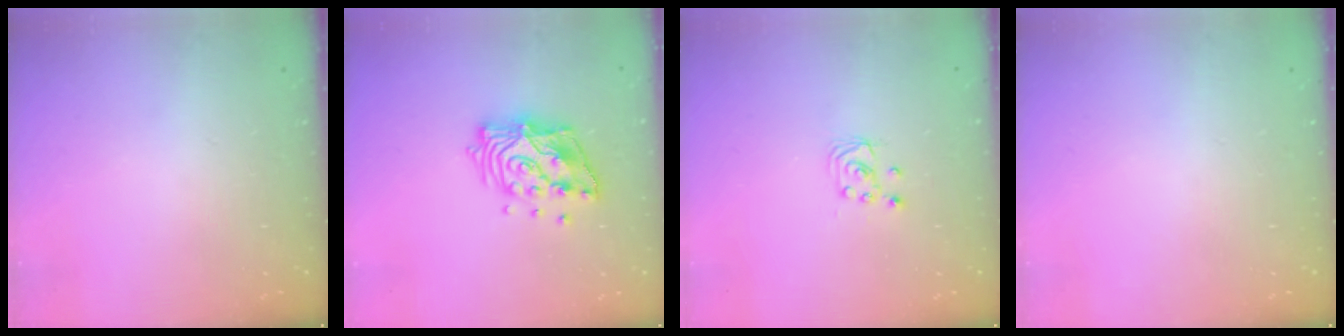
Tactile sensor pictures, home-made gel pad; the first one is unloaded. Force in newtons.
{"total": 13.9, "press": 13.8, "slide": 1.5}
{"total": 2.4, "press": 2.4, "slide": 0.2}
{"total": 0.0}